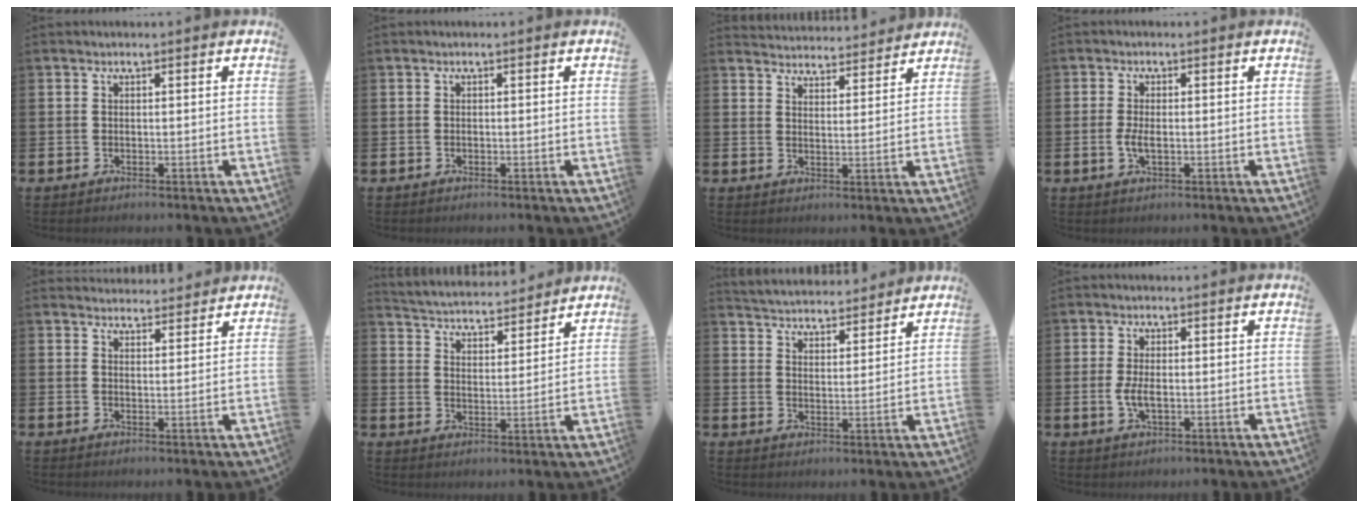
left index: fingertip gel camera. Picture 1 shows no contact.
{"total": 0.0}
{"total": 4.1, "force": [4.0, 0.7, -0.3], "torque": [-0.003, -0.027, 0.071]}
{"total": 2.5, "force": [-0.3, 1.1, 2.2], "torque": [-0.038, 0.000, -0.008]}
{"total": 2.9, "force": [2.8, 0.7, -0.2], "torque": [0.008, -0.017, 0.049]}
{"total": 4.6, "force": [4.5, 0.8, -0.1], "torque": [-0.025, -0.037, 0.078]}
{"total": 4.7, "force": [4.7, 0.8, -0.2], "torque": [-0.019, -0.030, 0.084]}
{"total": 3.0, "force": [-0.3, 1.4, 2.6], "torque": [-0.054, 0.000, -0.009]}